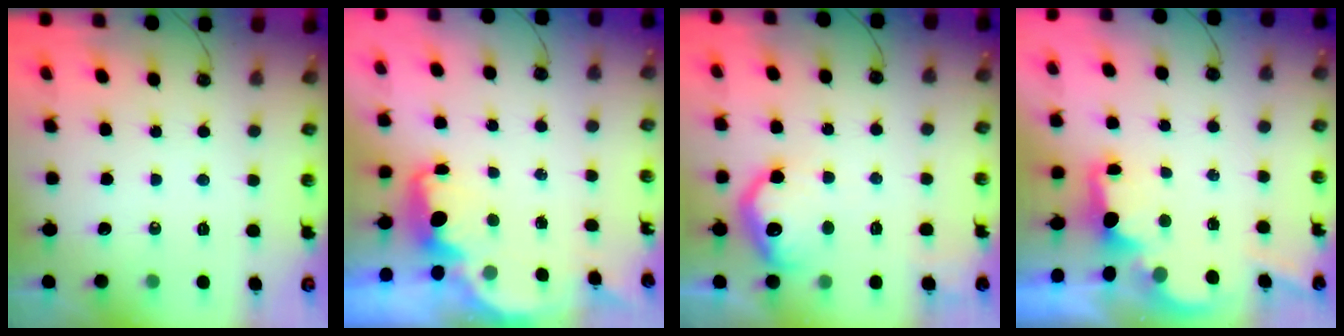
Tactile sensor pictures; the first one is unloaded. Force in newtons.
{"total": 2.3, "press": 2.2, "slide": 0.6}
{"total": 11.9, "press": 11.9, "slide": 0.8}
{"total": 2.2, "press": 2.1, "slide": 0.8}